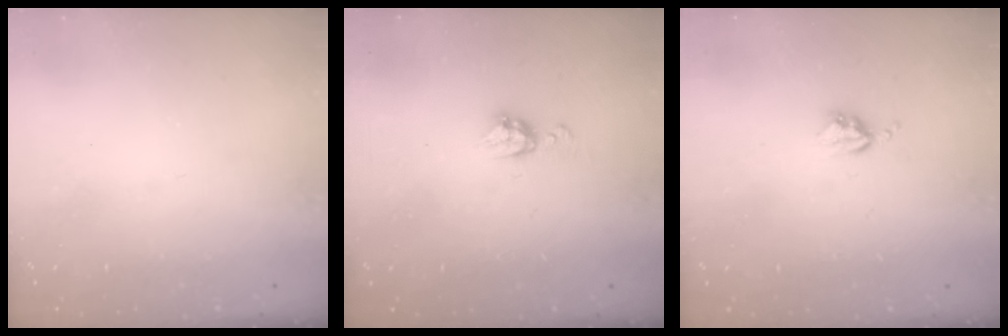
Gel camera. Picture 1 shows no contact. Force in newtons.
{"total": 5.9, "press": 5.9, "slide": 0.5}
{"total": 3.9, "press": 3.9, "slide": 0.5}